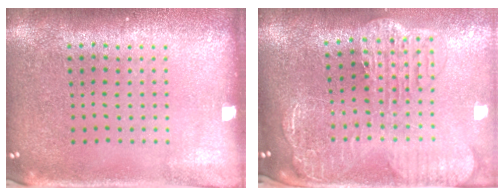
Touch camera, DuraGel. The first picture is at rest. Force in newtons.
{"total": 3.4, "press": 2.7, "slide": 2.0}